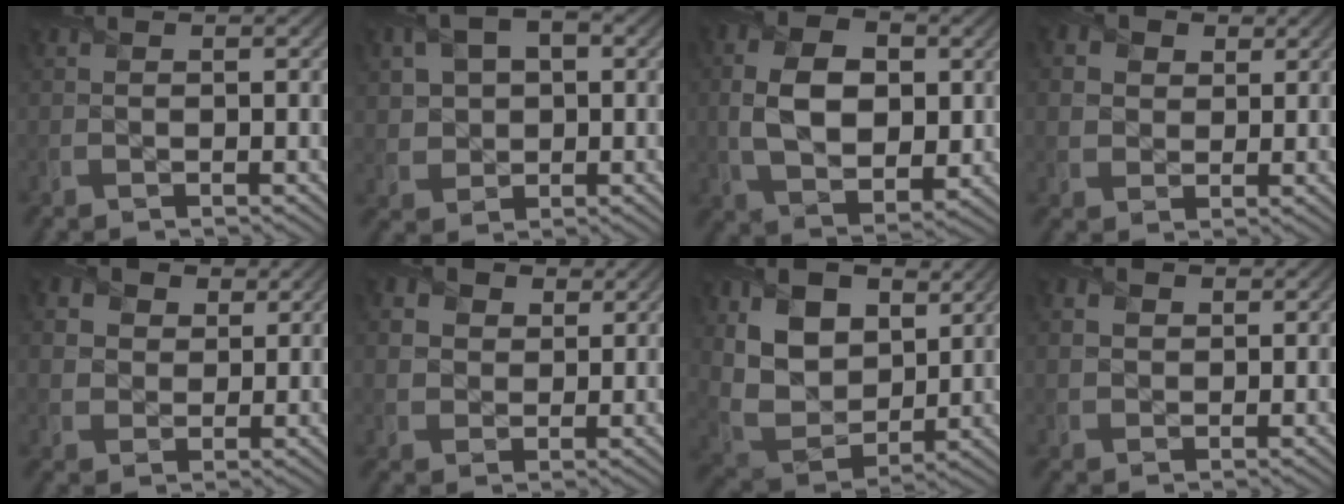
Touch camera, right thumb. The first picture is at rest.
{"total": 6.5, "force": [1.7, 4.7, 4.3], "torque": [-0.097, 0.005, 0.029]}
{"total": 10.3, "force": [0.8, 6.7, 7.8], "torque": [-0.172, -0.002, 0.009]}
{"total": 4.8, "force": [1.9, 3.9, 2.0], "torque": [-0.085, 0.001, 0.030]}
{"total": 7.1, "force": [3.6, 5.3, 2.9], "torque": [-0.123, 0.005, 0.066]}
{"total": 5.7, "force": [2.8, 4.3, 2.4], "torque": [-0.099, -0.003, 0.049]}
{"total": 11.0, "force": [4.1, 7.4, 7.0], "torque": [-0.164, -0.006, 0.073]}
{"total": 2.9, "force": [1.1, 2.3, 1.5], "torque": [-0.044, 0.002, 0.022]}